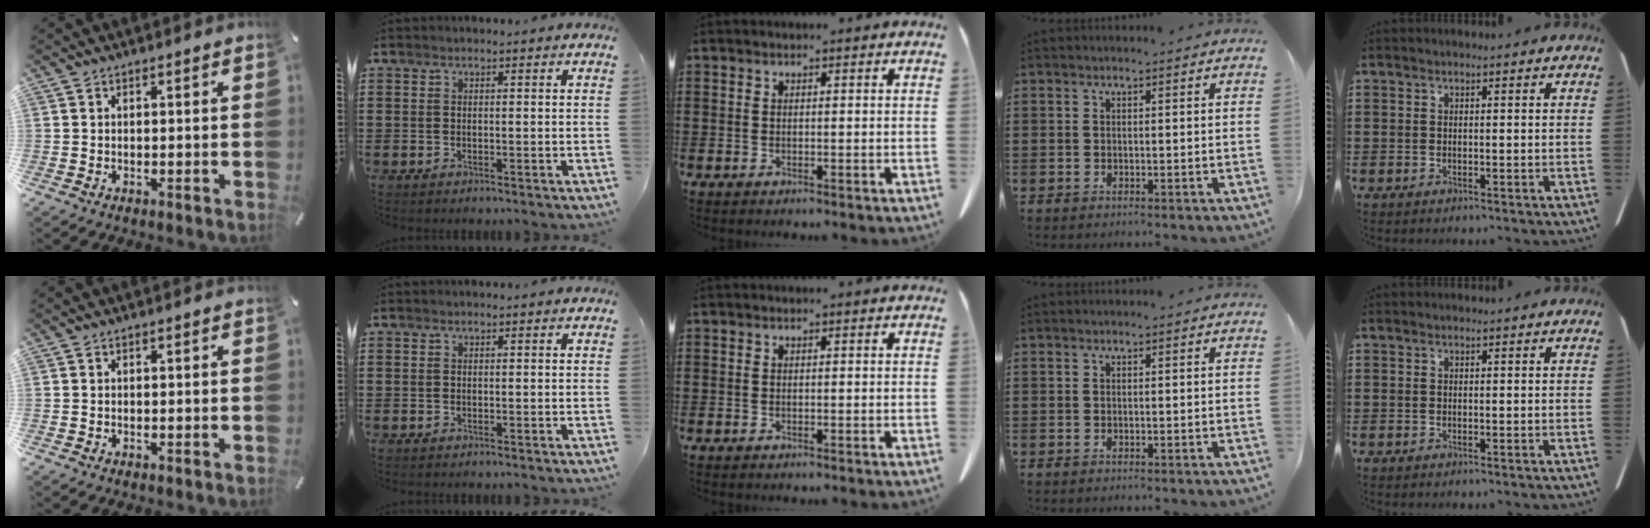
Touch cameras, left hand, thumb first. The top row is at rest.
{}